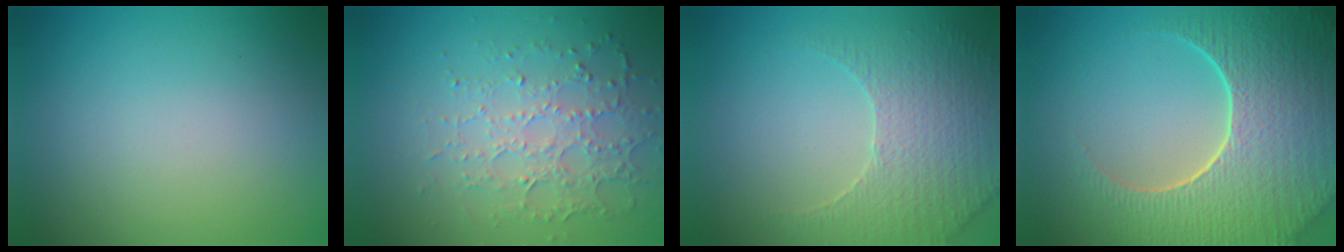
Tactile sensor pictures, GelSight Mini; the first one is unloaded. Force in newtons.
{"total": 3.4, "press": 3.2, "slide": 1.2}
{"total": 3.7, "press": 3.5, "slide": 1.2}
{"total": 9.3, "press": 6.6, "slide": 6.5}